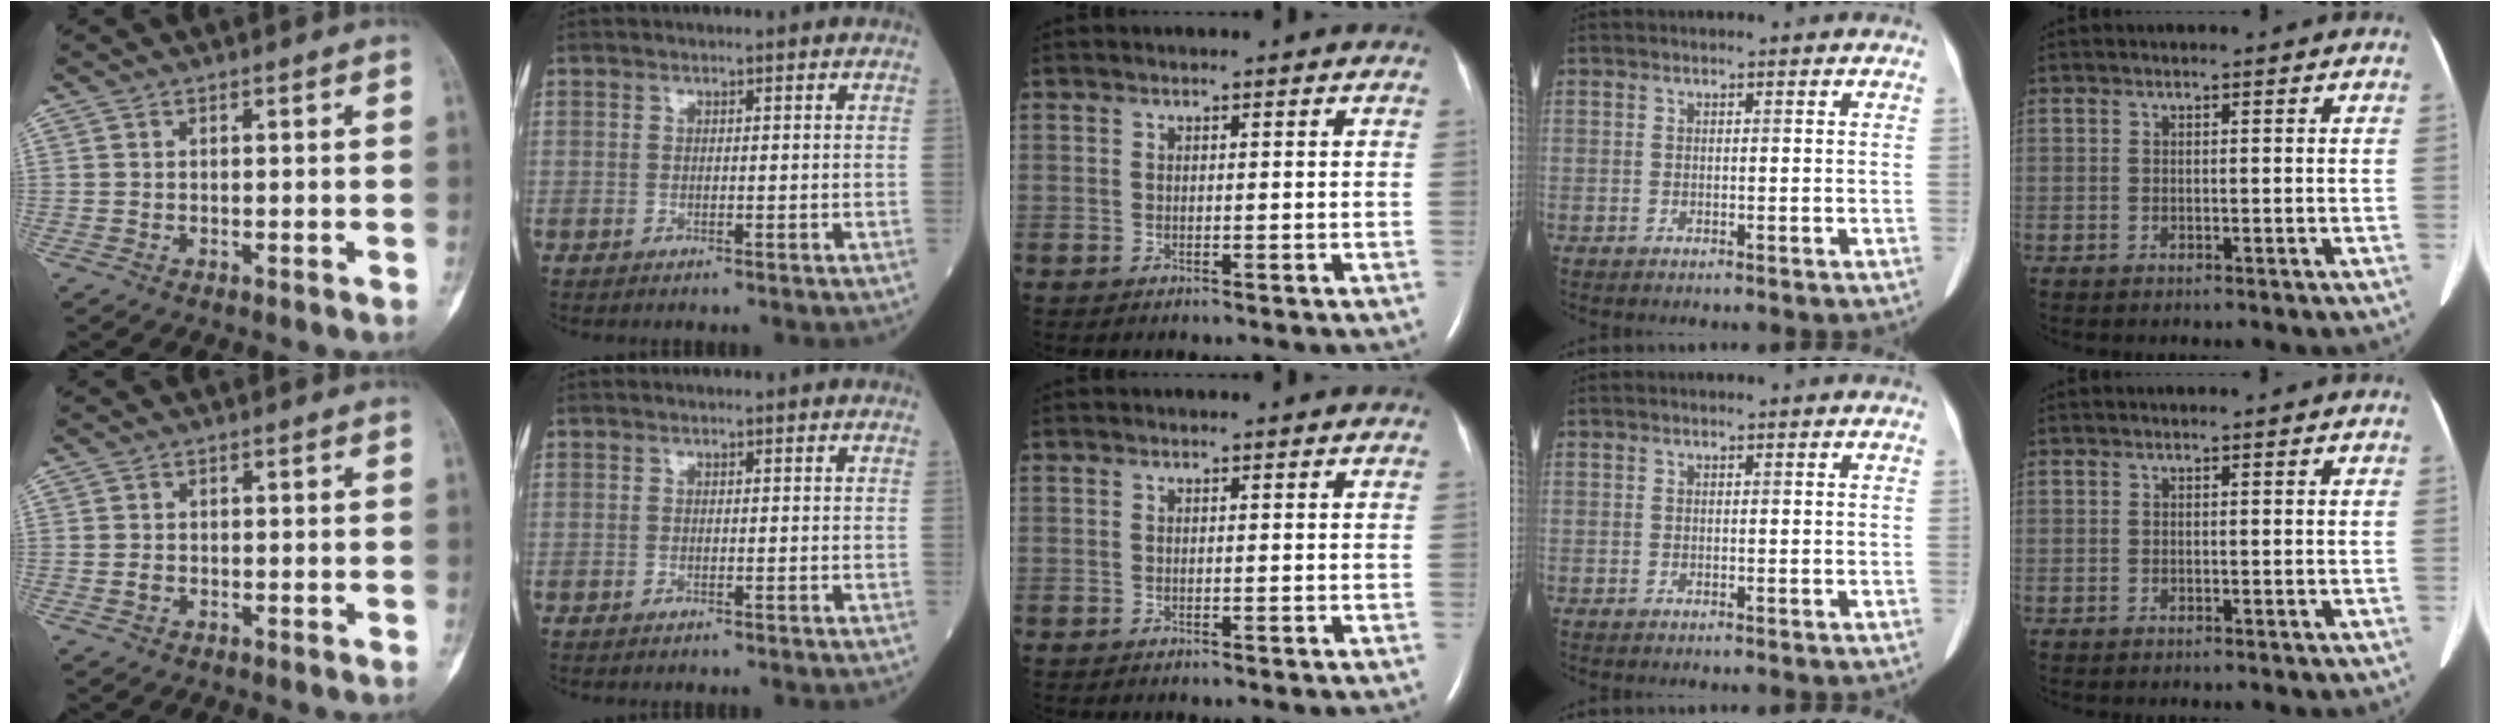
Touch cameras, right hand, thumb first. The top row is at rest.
{"thumb": {"total": 1.2, "force": [-0.4, 0.9, 0.6], "torque": [-0.008, 0.004, -0.006]}}